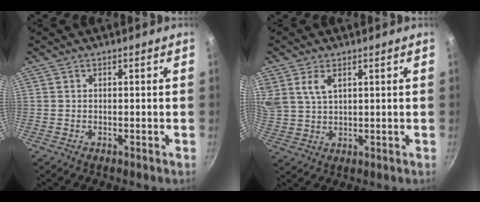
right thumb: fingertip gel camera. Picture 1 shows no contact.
{"total": 6.7, "force": [3.0, 3.9, 4.6], "torque": [-0.099, -0.003, 0.068]}